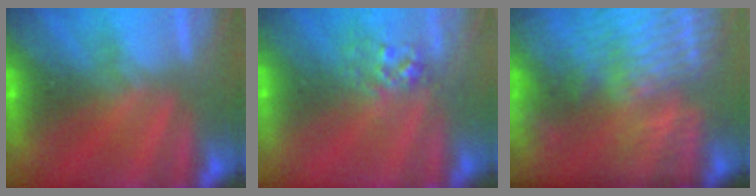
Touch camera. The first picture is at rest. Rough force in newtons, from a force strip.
{"total": 2.8}
{"total": 7.9}